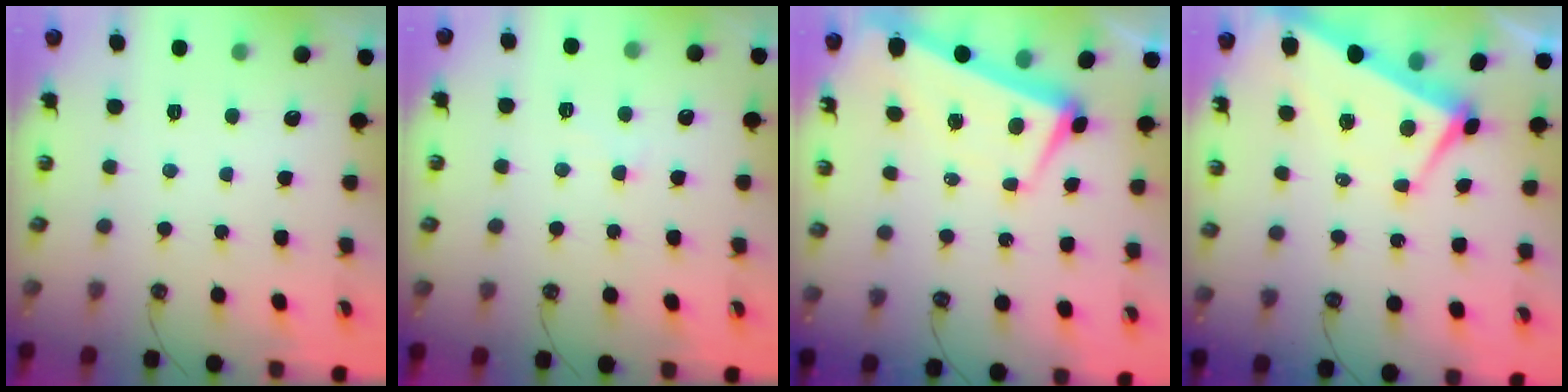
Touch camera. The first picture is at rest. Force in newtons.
{"total": 0.5, "press": 0.3, "slide": 0.4}
{"total": 3.0, "press": 2.1, "slide": 2.0}
{"total": 1.4, "press": 1.0, "slide": 1.0}